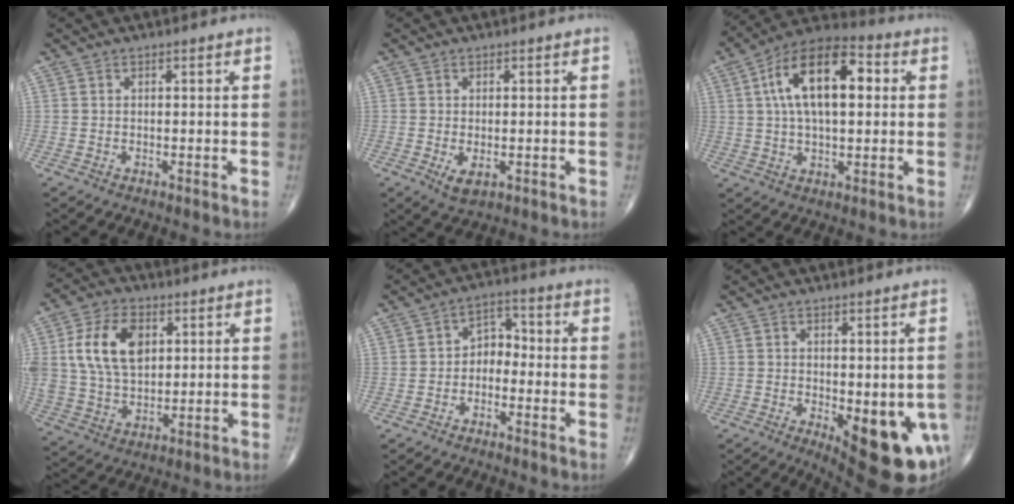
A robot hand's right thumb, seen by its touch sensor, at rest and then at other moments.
{"total": 3.1, "force": [-0.8, 1.6, 2.6], "torque": [-0.043, -0.008, -0.007]}
{"total": 17.1, "force": [3.6, 8.4, 14.4], "torque": [-0.232, 0.025, 0.050]}
{"total": 14.4, "force": [3.8, 9.3, 10.3], "torque": [-0.182, -0.002, 0.075]}
{"total": 4.8, "force": [-1.5, 3.5, 2.9], "torque": [-0.022, 0.033, -0.042]}
{"total": 14.7, "force": [-4.8, 5.8, 12.7], "torque": [-0.115, -0.009, -0.043]}